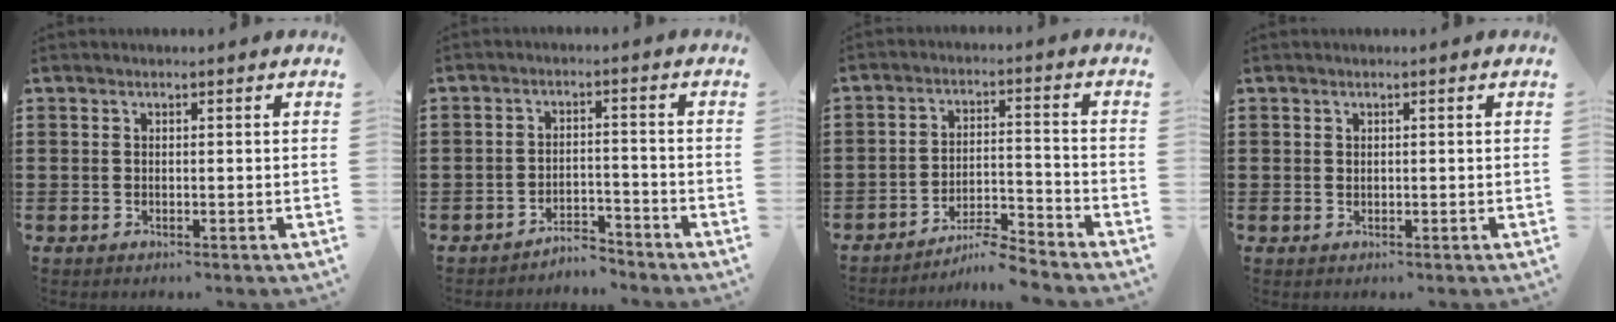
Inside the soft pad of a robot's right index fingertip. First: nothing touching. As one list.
[{"total": 3.9, "force": [-3.9, 0.5, 0.1], "torque": [-0.007, 0.004, -0.081]}, {"total": 5.5, "force": [-5.2, 0.0, 1.8], "torque": [-0.033, -0.002, -0.101]}, {"total": 0.5, "force": [0.3, 0.4, 0.1], "torque": [-0.003, 0.003, 0.007]}]